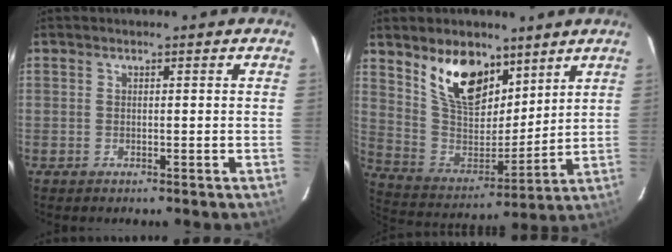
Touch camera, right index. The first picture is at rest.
{"total": 15.5, "force": [9.5, 8.3, 8.9], "torque": [-0.171, -0.004, 0.186]}